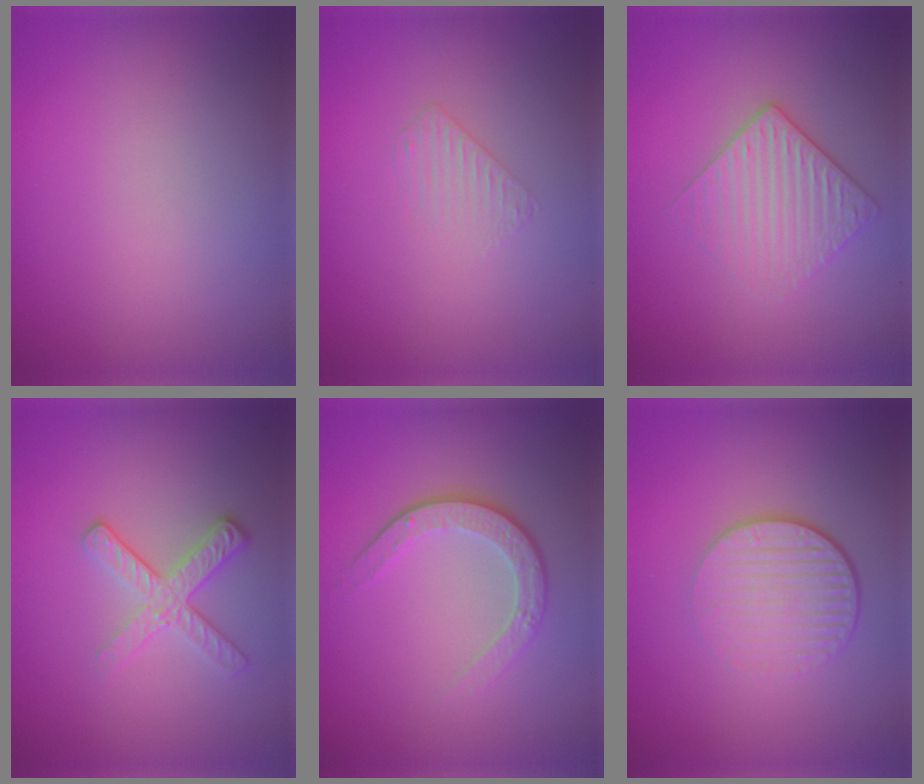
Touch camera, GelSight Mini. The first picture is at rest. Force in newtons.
{"total": 0.9, "press": 0.2, "slide": 0.9}
{"total": 2.9, "press": 2.6, "slide": 1.2}
{"total": 2.8, "press": 2.5, "slide": 1.3}
{"total": 3.4, "press": 2.6, "slide": 2.3}
{"total": 4.7, "press": 2.9, "slide": 3.7}